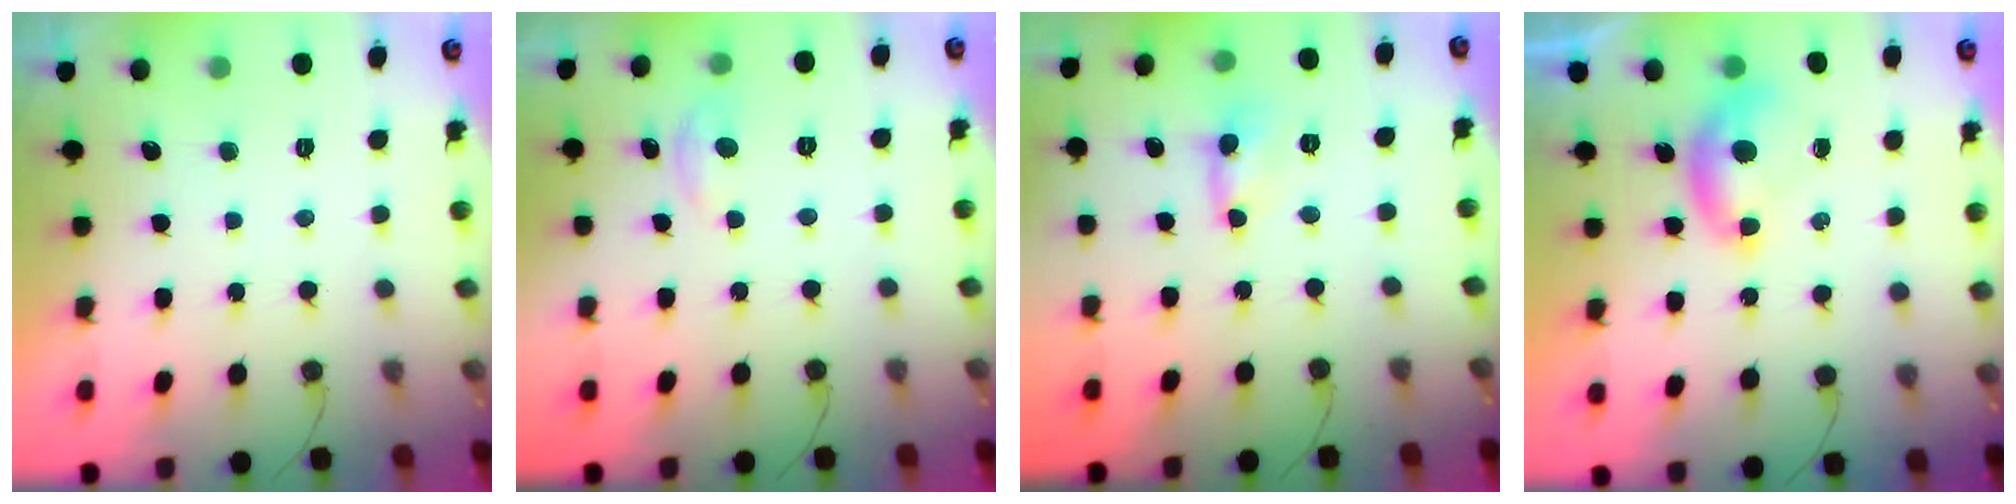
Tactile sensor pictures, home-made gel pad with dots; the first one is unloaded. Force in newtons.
{"total": 3.8, "press": 3.7, "slide": 0.5}
{"total": 1.0, "press": 1.0, "slide": 0.1}
{"total": 7.0, "press": 6.9, "slide": 0.8}